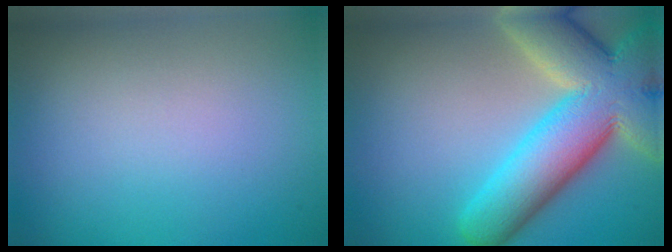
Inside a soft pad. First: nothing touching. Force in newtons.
{"total": 12.5, "press": 12.4, "slide": 1.0}